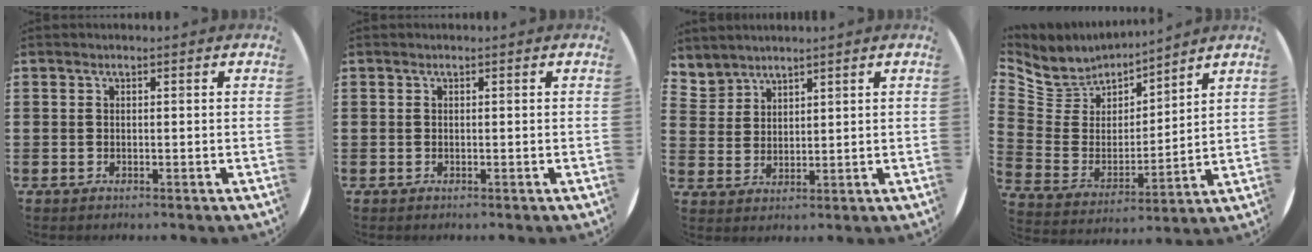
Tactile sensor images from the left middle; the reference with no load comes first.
{"total": 0.0}
{"total": 3.3, "force": [3.1, 0.9, -0.5], "torque": [0.002, -0.014, 0.062]}
{"total": 6.0, "force": [5.4, 2.5, -0.6], "torque": [-0.033, -0.055, 0.095]}